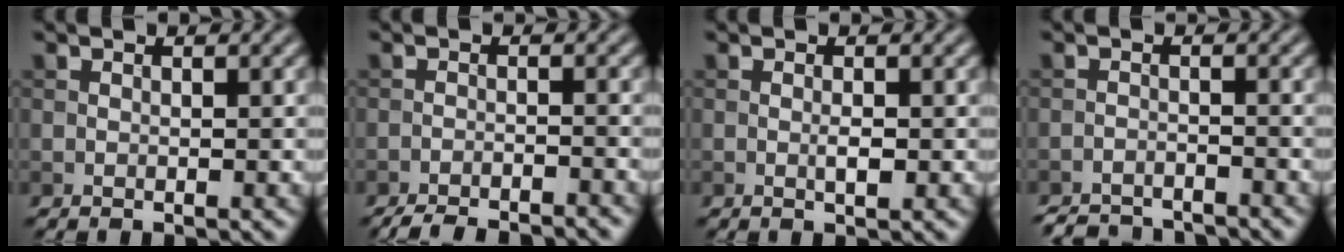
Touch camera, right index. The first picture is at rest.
{"total": 6.3, "force": [-6.0, 0.9, 1.8], "torque": [-0.028, -0.005, -0.085]}
{"total": 1.1, "force": [-0.2, 0.3, 1.1], "torque": [-0.021, -0.002, -0.003]}
{"total": 5.0, "force": [-4.9, 0.8, 0.8], "torque": [-0.011, -0.009, -0.078]}